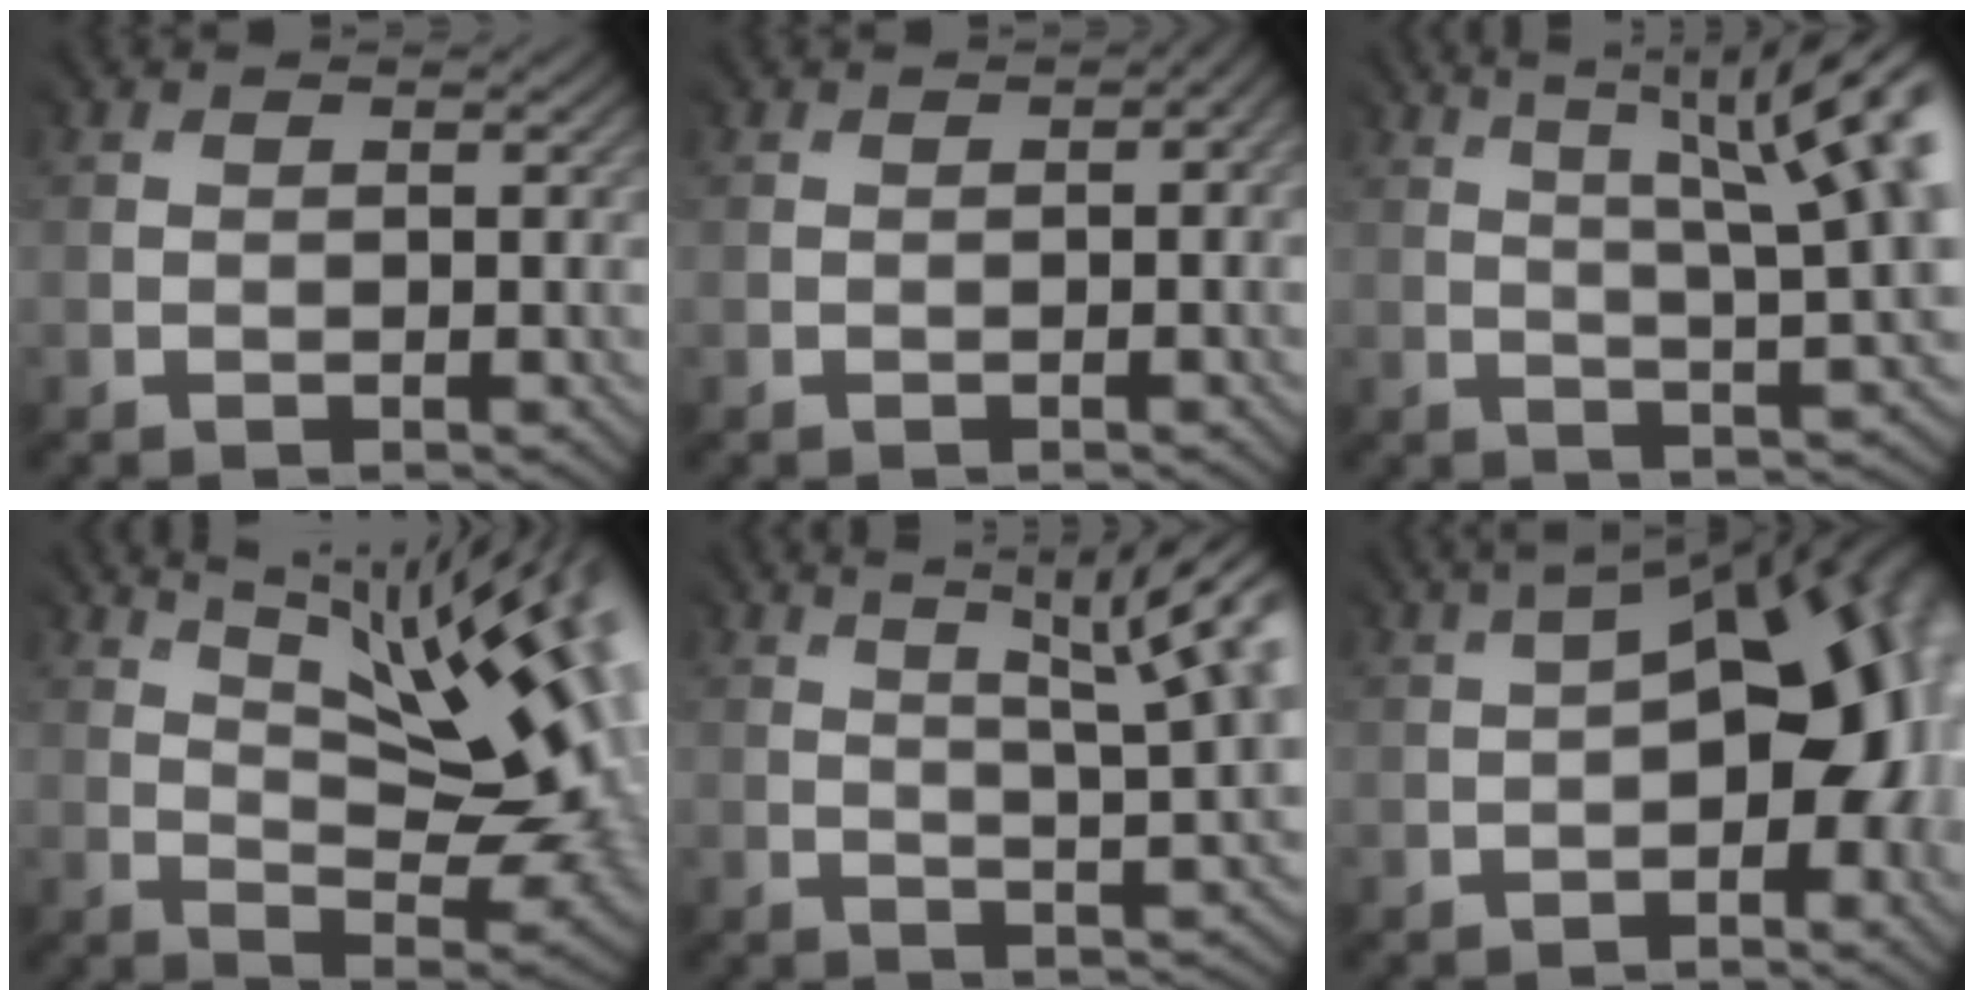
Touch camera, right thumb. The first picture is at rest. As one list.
[{"total": 0.6, "force": [-0.3, 0.5, 0.2], "torque": [0.003, -0.002, 0.001]}, {"total": 11.8, "force": [4.2, 2.4, 10.8], "torque": [-0.141, 0.026, 0.070]}, {"total": 16.2, "force": [7.6, 4.6, 13.5], "torque": [-0.208, 0.028, 0.128]}, {"total": 9.8, "force": [4.4, 2.0, 8.5], "torque": [-0.098, 0.028, 0.058]}, {"total": 12.9, "force": [-0.6, 6.2, 11.3], "torque": [-0.144, 0.001, -0.012]}]